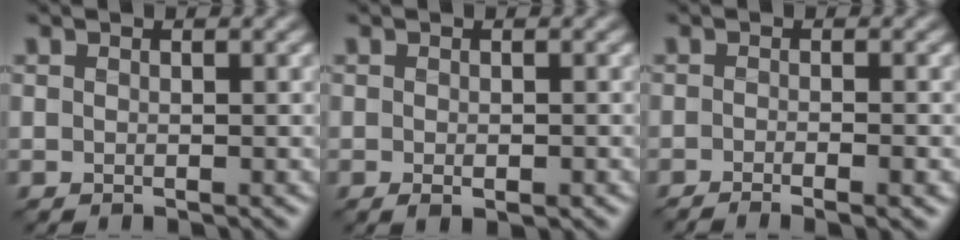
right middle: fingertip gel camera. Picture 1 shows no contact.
{"total": 1.4, "force": [-0.6, 0.6, 1.1], "torque": [-0.019, -0.001, -0.007]}
{"total": 2.8, "force": [-1.7, 0.5, 2.2], "torque": [-0.033, -0.003, -0.023]}